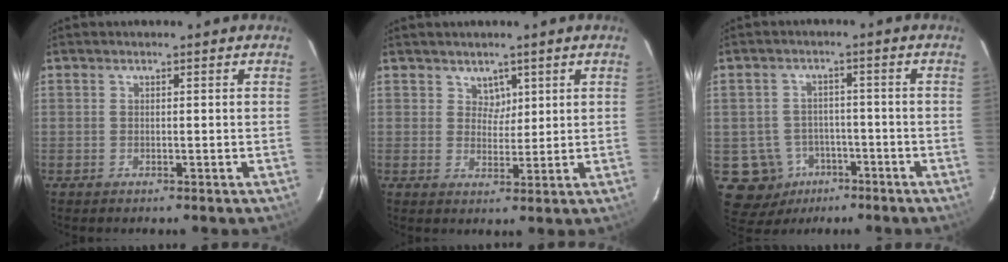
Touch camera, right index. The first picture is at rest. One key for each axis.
{"total": 3.1, "fx": 1.8, "fy": 2.5, "fz": 0.5, "tx": -0.002, "ty": 0.000, "tz": 0.032}
{"total": 8.9, "fx": -3.9, "fy": 7.8, "fz": 1.3, "tx": -0.055, "ty": 0.027, "tz": -0.042}